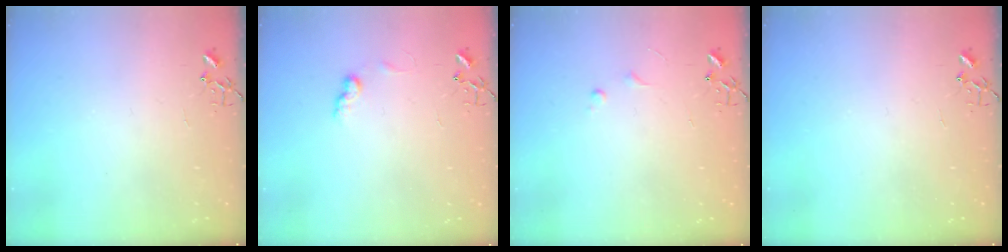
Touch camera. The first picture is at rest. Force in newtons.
{"total": 7.2, "press": 7.2, "slide": 0.2}
{"total": 5.3, "press": 5.3, "slide": 0.6}
{"total": 0.0}